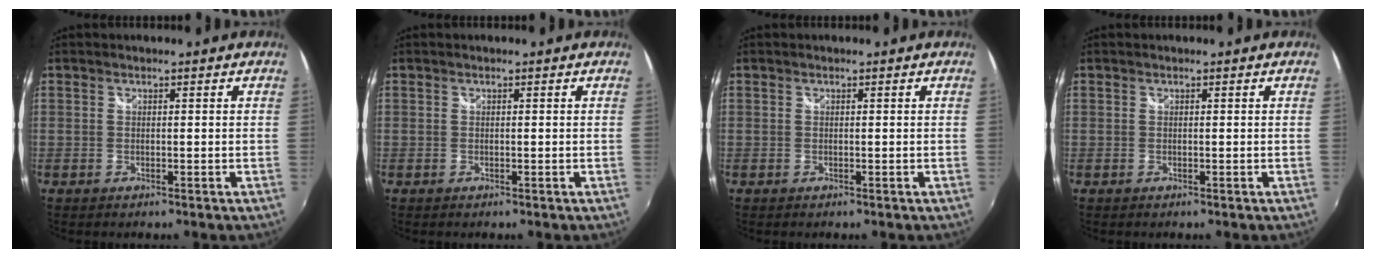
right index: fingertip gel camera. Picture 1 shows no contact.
{"total": 0.0}
{"total": 0.0}
{"total": 0.0}